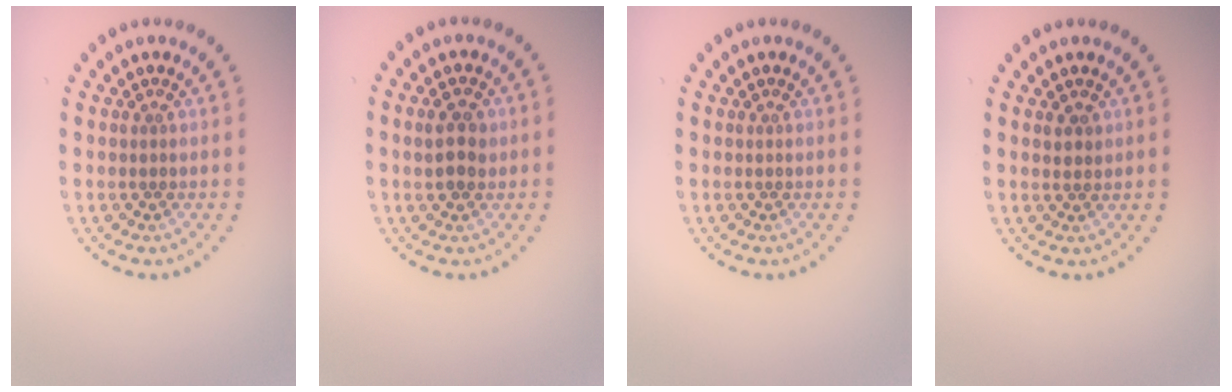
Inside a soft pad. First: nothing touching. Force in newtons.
{"total": 2.7, "press": 2.7, "slide": 0.3}
{"total": 0.0}
{"total": 1.1, "press": 1.0, "slide": 0.4}